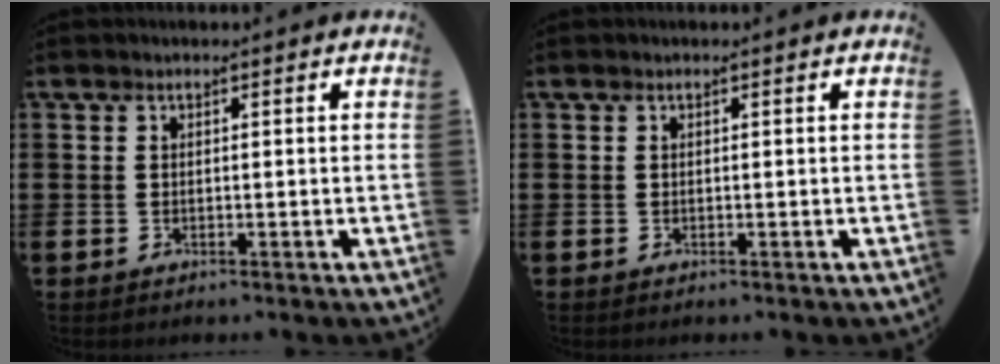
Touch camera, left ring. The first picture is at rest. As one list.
[{"total": 0.0}]